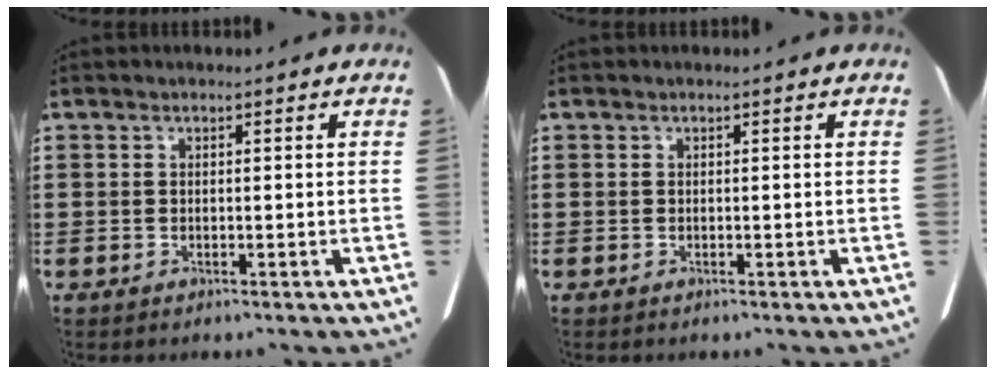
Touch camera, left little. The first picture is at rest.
{"total": 0.0}